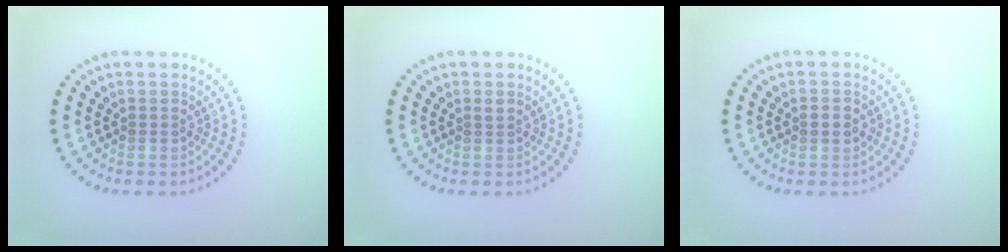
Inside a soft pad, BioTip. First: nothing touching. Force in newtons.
{"total": 0.6, "press": 0.4, "slide": 0.5}
{"total": 1.2, "press": 1.2, "slide": 0.1}